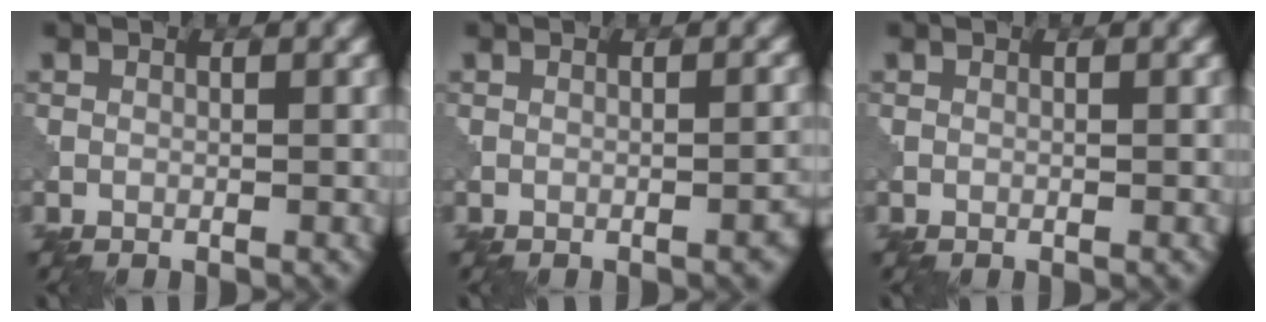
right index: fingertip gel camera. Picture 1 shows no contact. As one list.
[{"total": 1.4, "force": [-0.6, 0.4, 1.2], "torque": [-0.010, 0.004, -0.010]}, {"total": 0.0}]